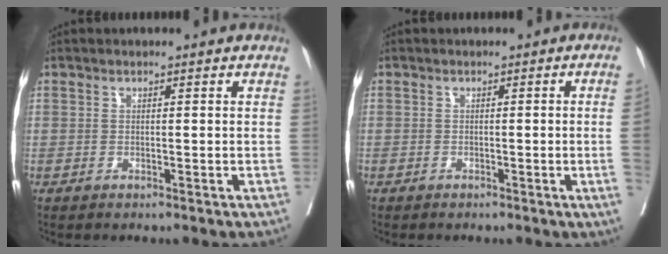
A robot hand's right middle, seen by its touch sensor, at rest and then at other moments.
{"total": 2.5, "force": [-0.5, -1.0, 2.2], "torque": [-0.028, -0.004, -0.007]}